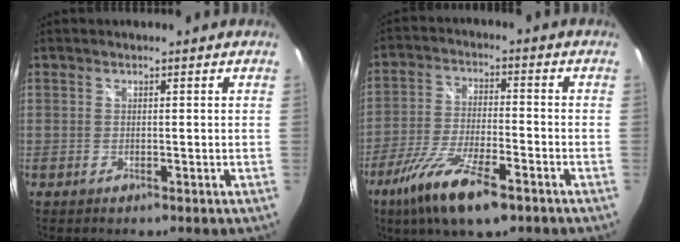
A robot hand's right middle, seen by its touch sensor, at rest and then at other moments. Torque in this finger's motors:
{"motor_torque": [1.36, -0.77, 0.30, 0.21]}